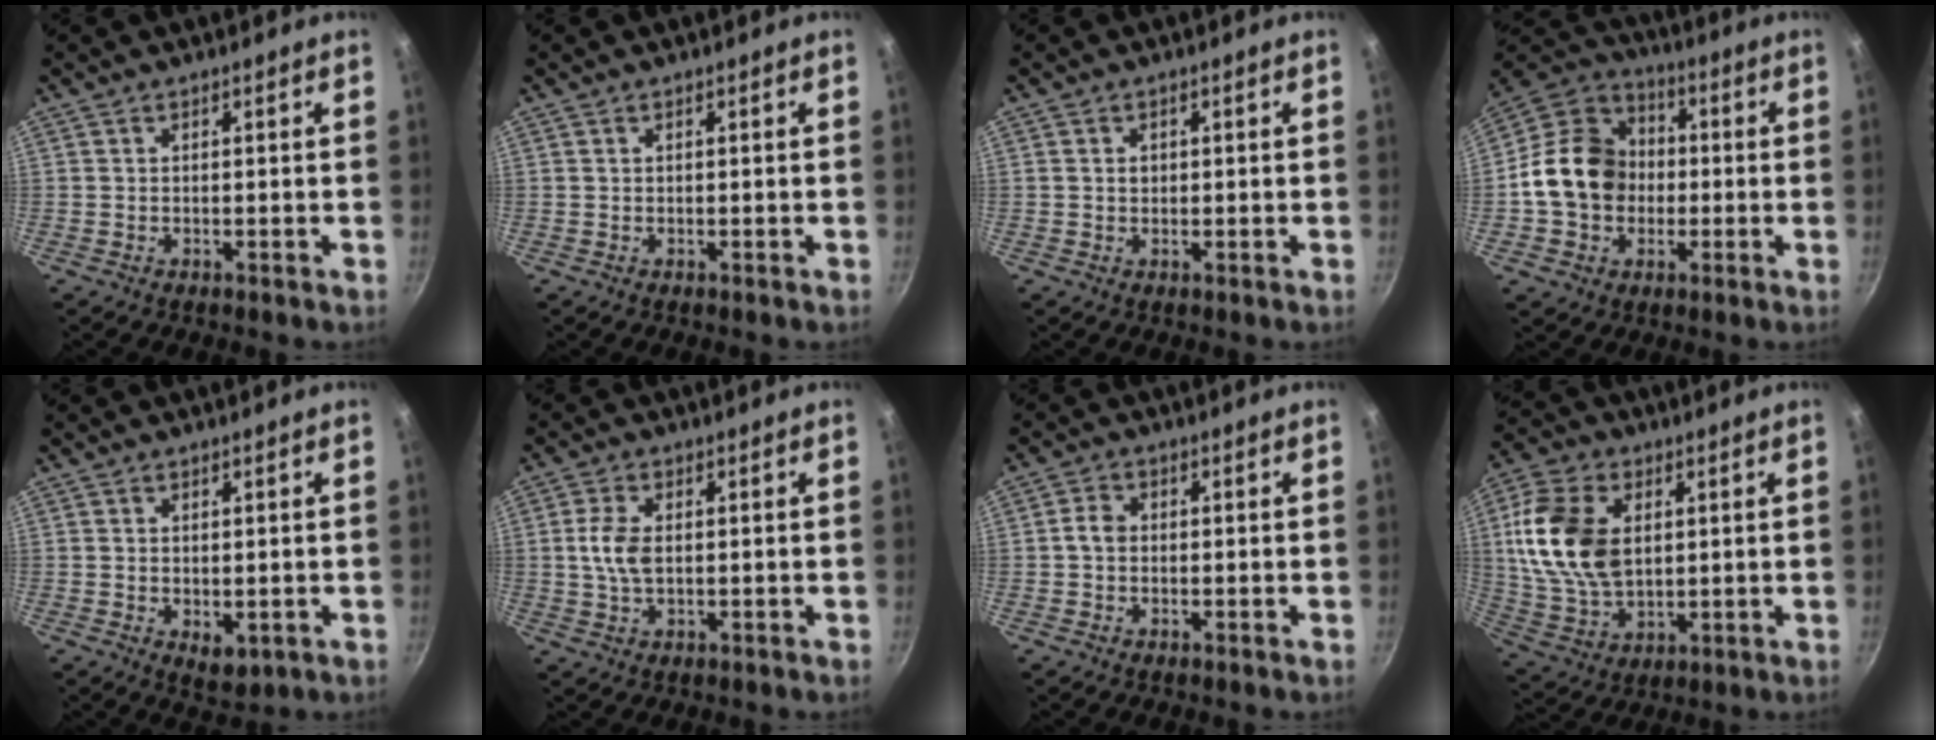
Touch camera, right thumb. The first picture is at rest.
{"total": 0.0}
{"total": 1.2, "force": [0.1, 1.0, 0.6], "torque": [-0.006, 0.003, 0.002]}
{"total": 15.9, "force": [-1.0, 13.1, 8.9], "torque": [-0.125, 0.036, -0.032]}
{"total": 3.8, "force": [-0.5, 2.4, 2.9], "torque": [-0.042, -0.012, -0.003]}
{"total": 5.4, "force": [0.3, 3.1, 4.4], "torque": [-0.086, 0.005, 0.006]}
{"total": 2.8, "force": [-0.1, 2.2, 1.7], "torque": [-0.026, 0.011, -0.006]}
{"total": 17.0, "force": [2.9, 11.2, 12.5], "torque": [-0.230, -0.003, 0.060]}